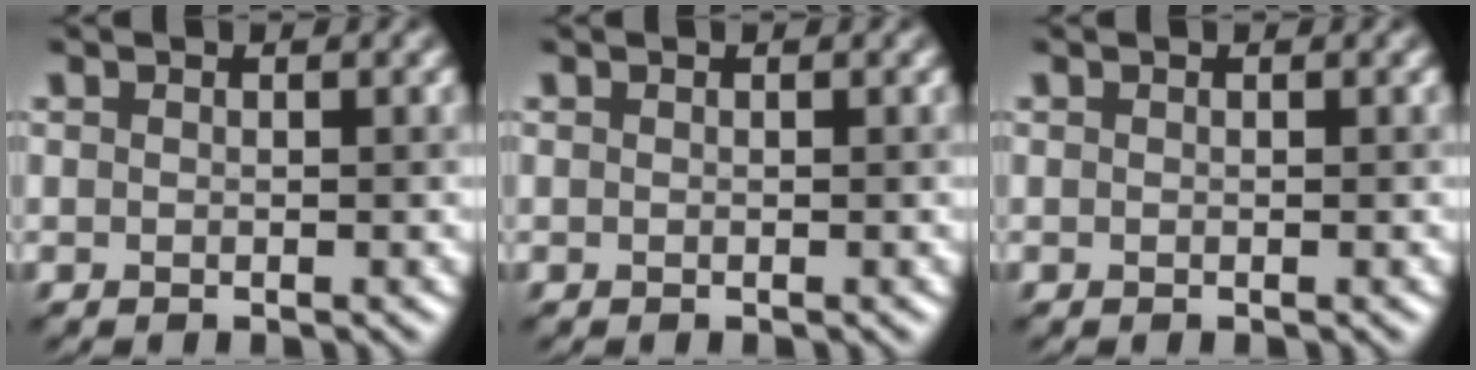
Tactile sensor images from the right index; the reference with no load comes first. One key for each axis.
{"total": 0.0}
{"total": 0.0}